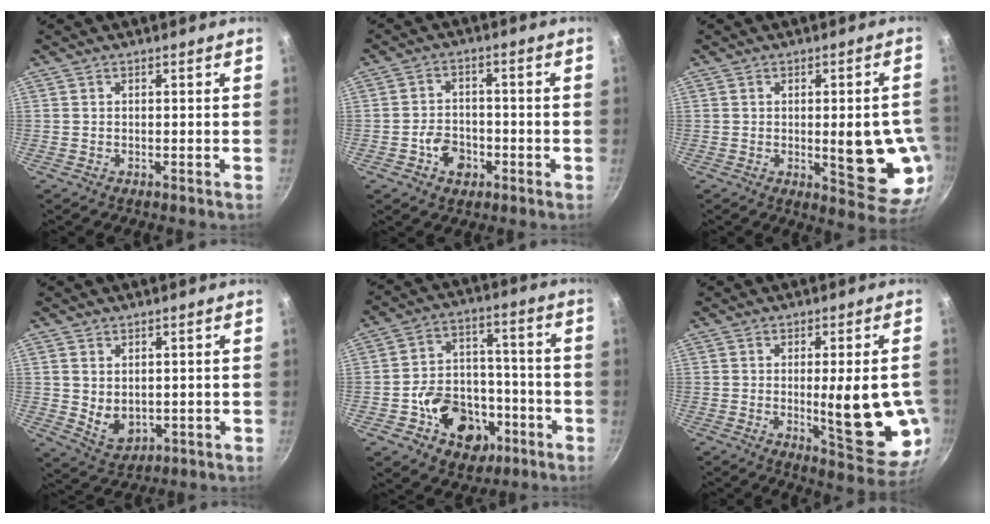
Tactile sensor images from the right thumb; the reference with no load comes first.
{"total": 6.1, "force": [-2.4, 4.5, 3.3], "torque": [-0.039, 0.021, -0.045]}
{"total": 14.3, "force": [-1.6, 4.9, 13.3], "torque": [-0.135, -0.008, -0.014]}
{"total": 5.8, "force": [1.0, 4.2, 3.9], "torque": [-0.056, -0.019, 0.031]}
{"total": 16.2, "force": [-6.2, 12.2, 8.5], "torque": [-0.093, 0.053, -0.087]}
{"total": 16.2, "force": [-1.3, 4.5, 15.5], "torque": [-0.182, -0.021, -0.008]}